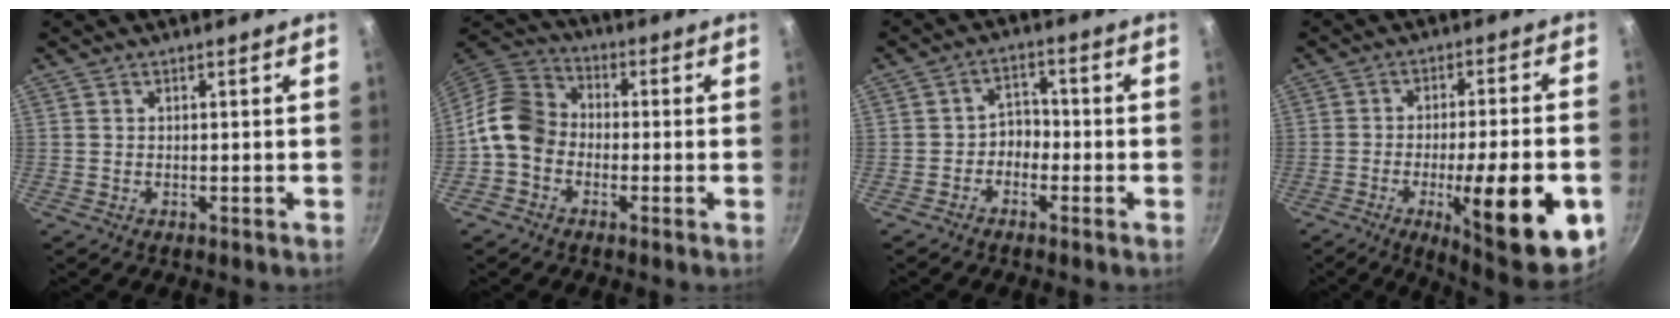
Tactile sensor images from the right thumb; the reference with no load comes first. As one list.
[{"total": 9.7, "force": [-2.4, 7.7, 5.3], "torque": [-0.077, 0.035, -0.071]}, {"total": 3.7, "force": [-1.8, 2.8, 1.7], "torque": [-0.003, 0.027, -0.034]}, {"total": 20.5, "force": [-6.7, 5.0, 18.8], "torque": [-0.242, 0.021, -0.089]}]